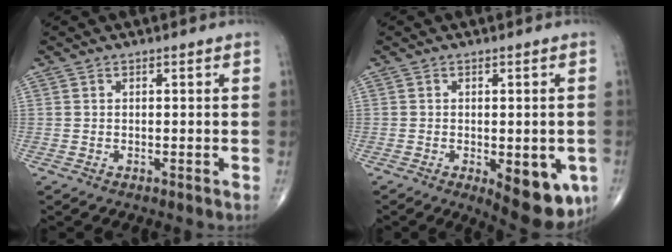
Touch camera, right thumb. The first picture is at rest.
{"total": 11.2, "force": [-3.7, 4.7, 9.5], "torque": [-0.100, -0.008, -0.037]}